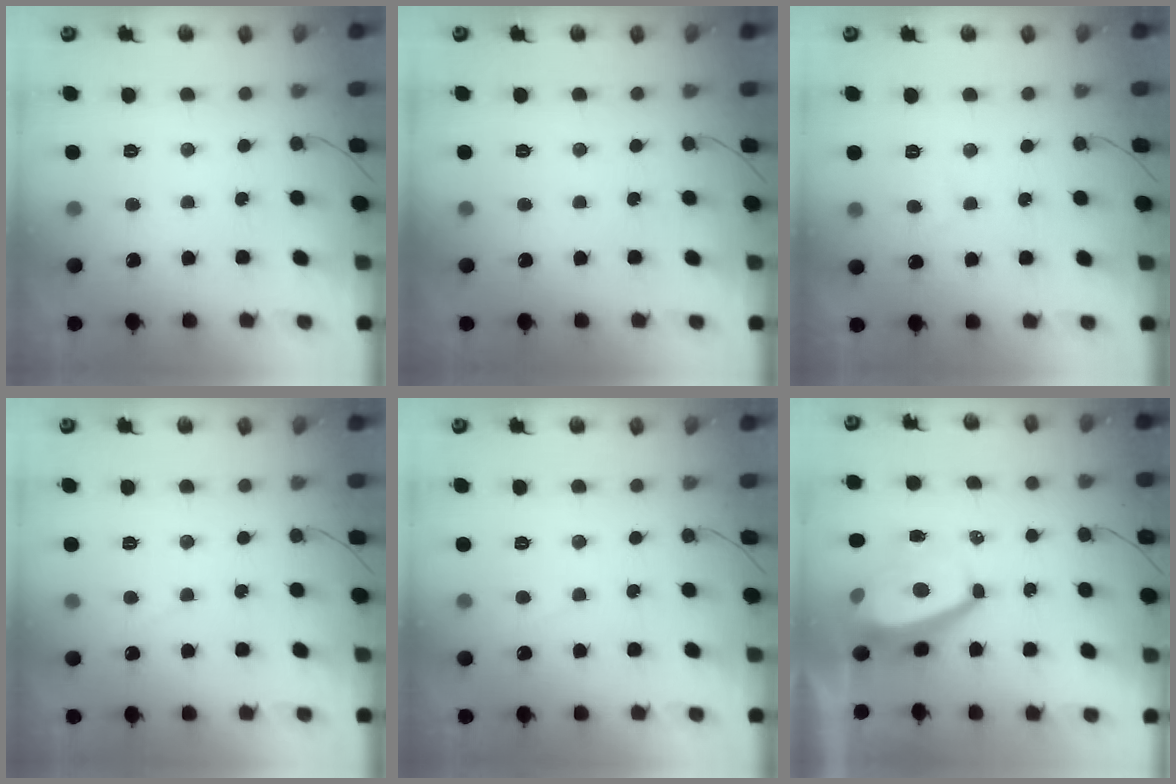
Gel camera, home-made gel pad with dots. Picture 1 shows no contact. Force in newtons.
{"total": 0.0}
{"total": 2.6, "press": 2.5, "slide": 0.7}
{"total": 2.3, "press": 2.3, "slide": 0.2}
{"total": 1.9, "press": 1.9, "slide": 0.2}
{"total": 6.1, "press": 6.1, "slide": 0.7}